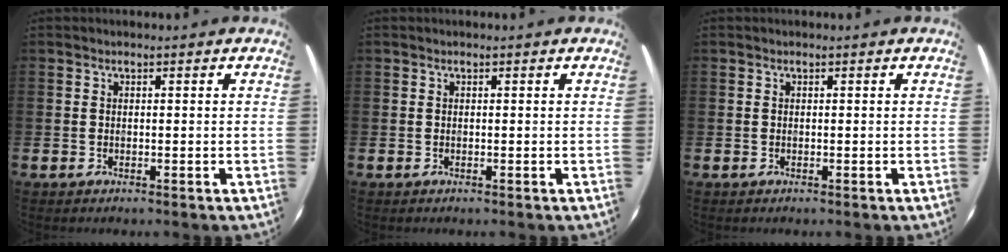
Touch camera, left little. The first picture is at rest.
{"total": 0.0}
{"total": 0.0}